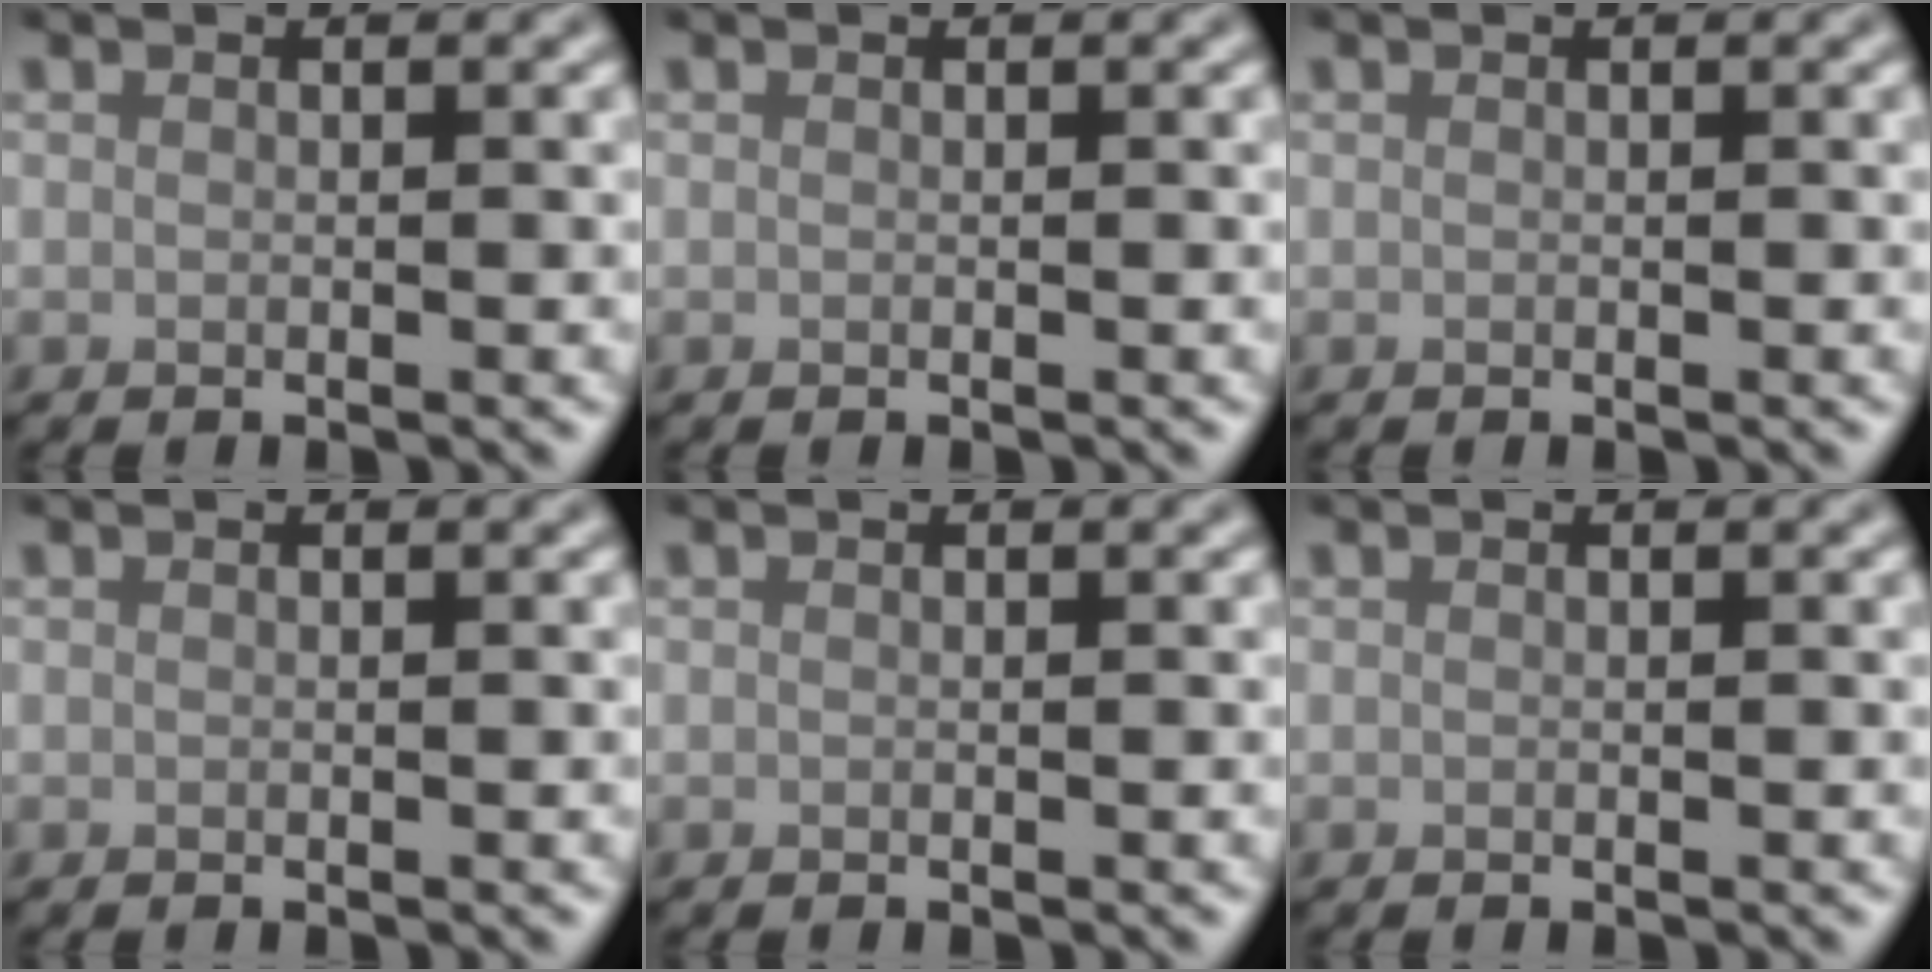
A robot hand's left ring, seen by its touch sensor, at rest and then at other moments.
{"total": 0.0}
{"total": 0.0}
{"total": 0.0}
{"total": 0.0}
{"total": 0.0}